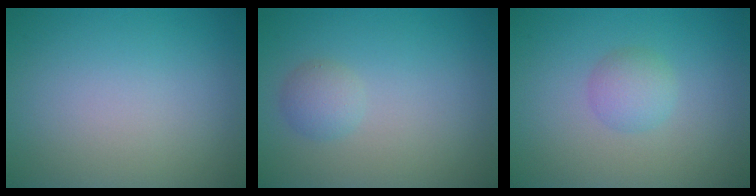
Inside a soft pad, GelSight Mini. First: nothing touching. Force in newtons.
{"total": 1.6, "press": 1.6, "slide": 0.1}
{"total": 2.1, "press": 2.1, "slide": 0.1}